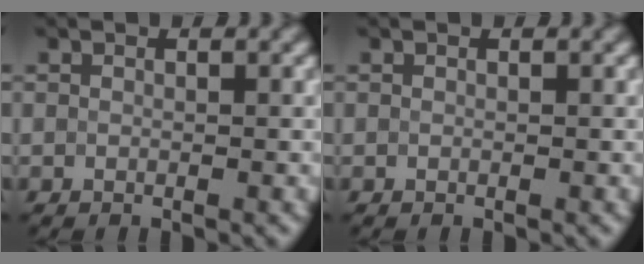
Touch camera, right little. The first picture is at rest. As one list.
[{"total": 0.0}]